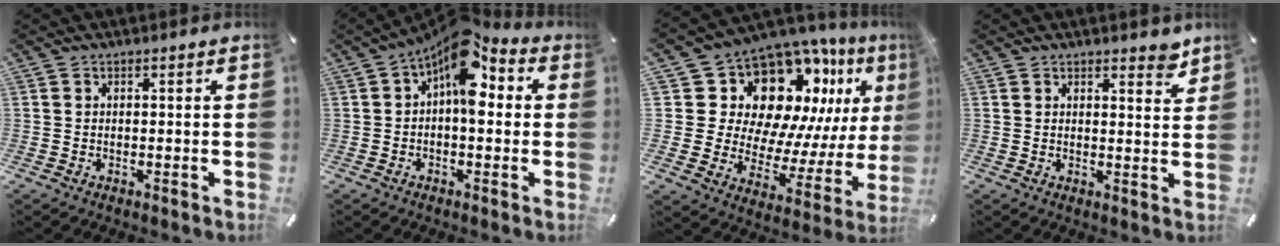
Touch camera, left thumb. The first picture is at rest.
{"total": 10.7, "force": [3.9, 5.2, 8.4], "torque": [-0.123, -0.034, 0.067]}
{"total": 17.4, "force": [10.5, 10.9, 8.6], "torque": [-0.149, -0.107, 0.195]}
{"total": 3.7, "force": [3.2, 1.4, 1.2], "torque": [0.002, -0.025, 0.053]}